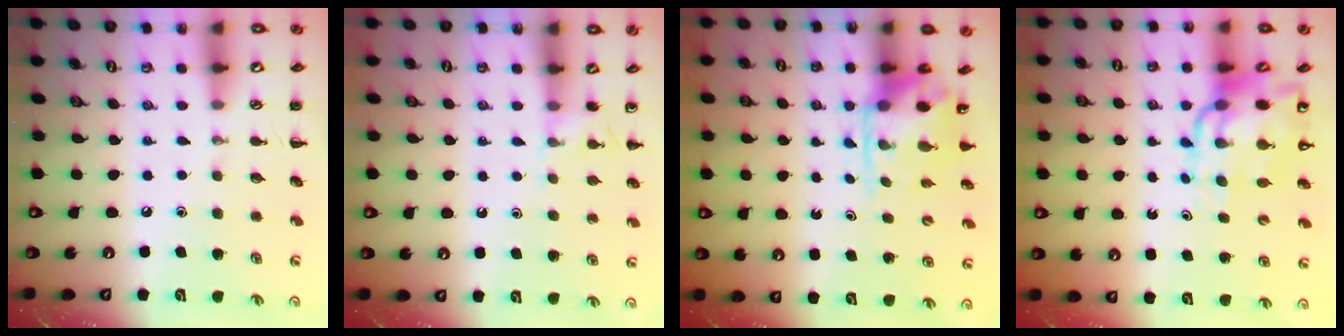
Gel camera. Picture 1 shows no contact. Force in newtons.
{"total": 5.5, "press": 5.1, "slide": 2.0}
{"total": 4.0, "press": 3.9, "slide": 1.0}
{"total": 14.0, "press": 13.4, "slide": 4.1}